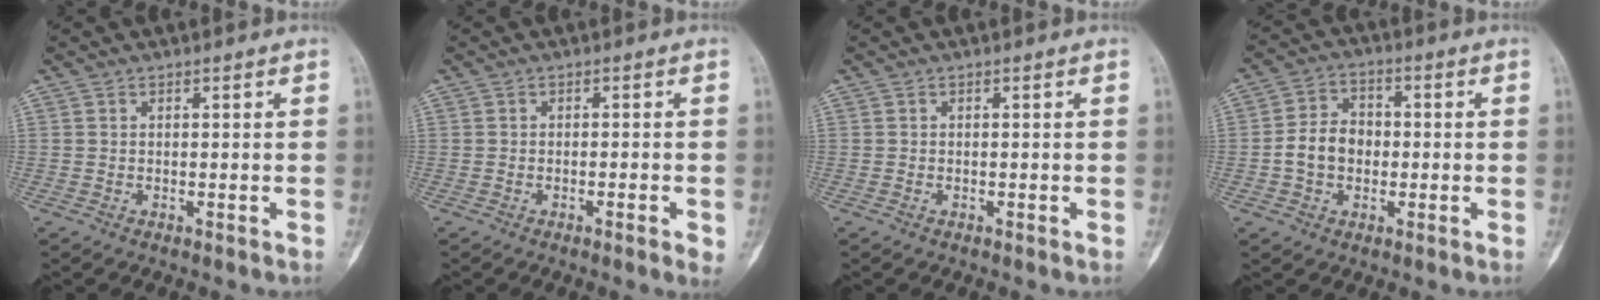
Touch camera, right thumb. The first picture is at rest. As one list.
[{"total": 2.8, "force": [-1.1, 0.6, 2.5], "torque": [-0.034, -0.003, -0.016]}, {"total": 0.0}, {"total": 7.6, "force": [-1.0, 6.0, 4.6], "torque": [-0.061, 0.024, -0.028]}]